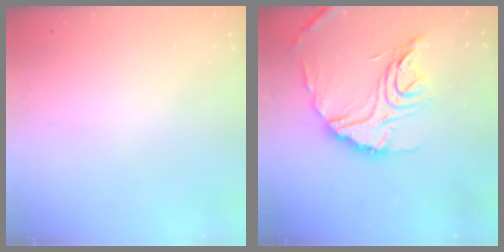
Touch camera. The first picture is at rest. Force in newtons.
{"total": 17.2, "press": 17.1, "slide": 0.9}